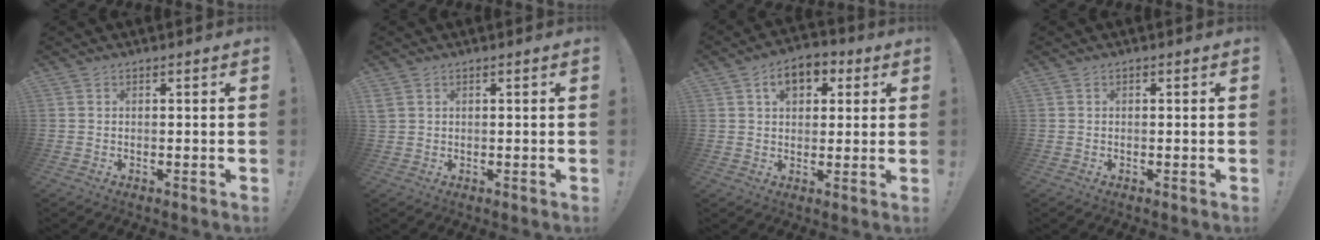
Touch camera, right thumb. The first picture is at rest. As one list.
[{"total": 1.6, "force": [0.8, 1.2, 0.8], "torque": [-0.019, 0.005, 0.016]}, {"total": 8.4, "force": [3.5, 5.8, 5.1], "torque": [-0.064, -0.002, 0.062]}, {"total": 0.0}]